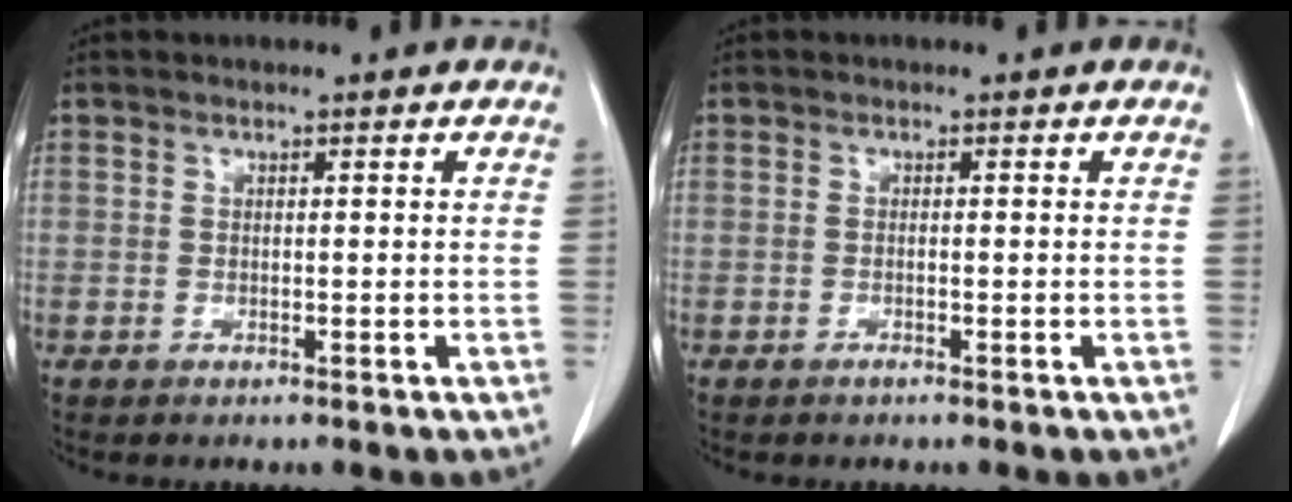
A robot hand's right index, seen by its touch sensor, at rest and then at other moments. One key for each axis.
{"total": 0.6, "fx": -0.3, "fy": -0.1, "fz": 0.5, "tx": -0.011, "ty": 0.000, "tz": -0.005}